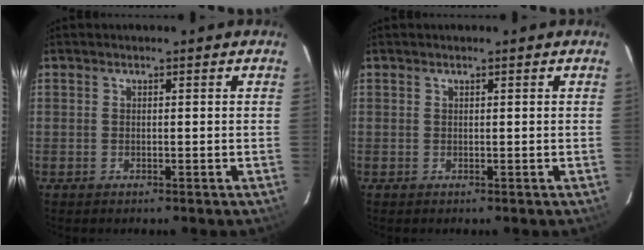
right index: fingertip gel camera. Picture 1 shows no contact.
{"total": 0.0}